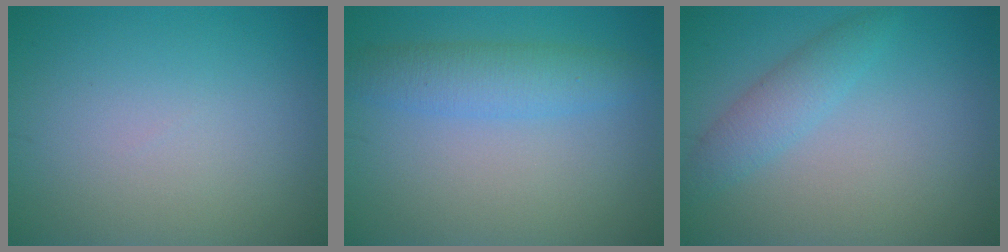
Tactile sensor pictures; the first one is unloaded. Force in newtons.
{"total": 3.6, "press": 3.6, "slide": 0.2}
{"total": 2.5, "press": 2.5, "slide": 0.2}